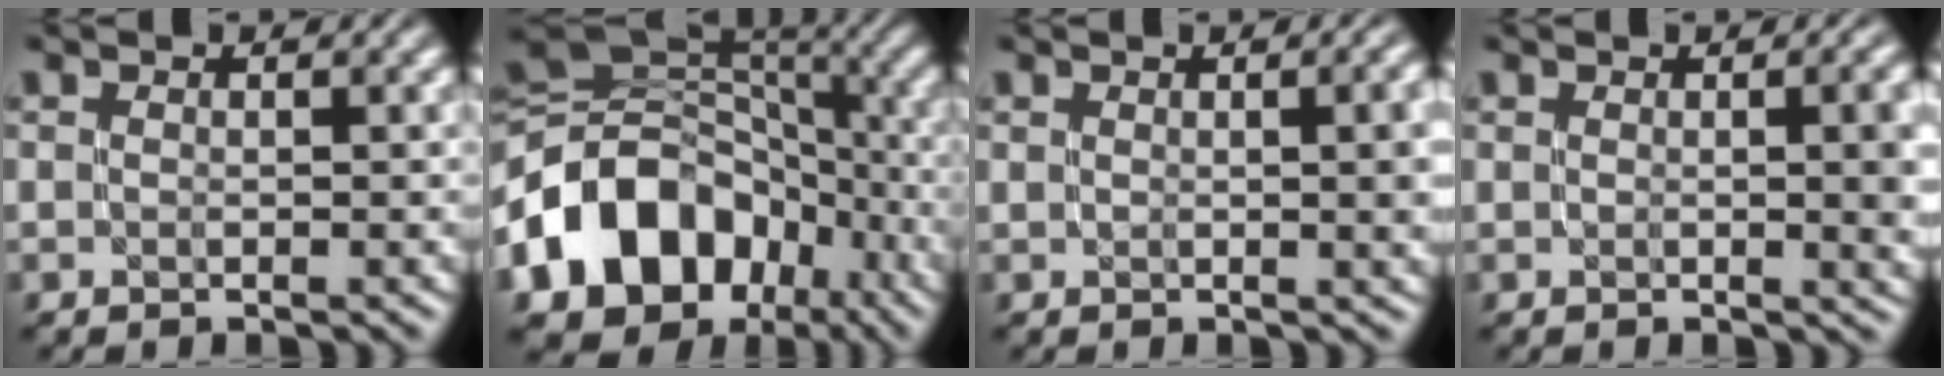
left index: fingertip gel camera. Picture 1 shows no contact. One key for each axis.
{"total": 14.2, "fx": -5.9, "fy": 10.7, "fz": 7.3, "tx": -0.144, "ty": 0.002, "tz": -0.116}
{"total": 4.1, "fx": 0.7, "fy": 1.5, "fz": 3.8, "tx": -0.037, "ty": 0.004, "tz": 0.019}
{"total": 3.6, "fx": 0.2, "fy": 0.9, "fz": 3.5, "tx": -0.042, "ty": 0.003, "tz": 0.004}